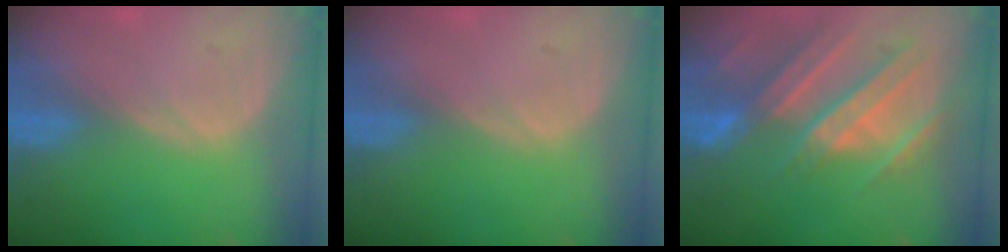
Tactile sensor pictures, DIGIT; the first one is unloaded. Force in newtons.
{"total": 0.0}
{"total": 10.9, "press": 9.8, "slide": 4.9}